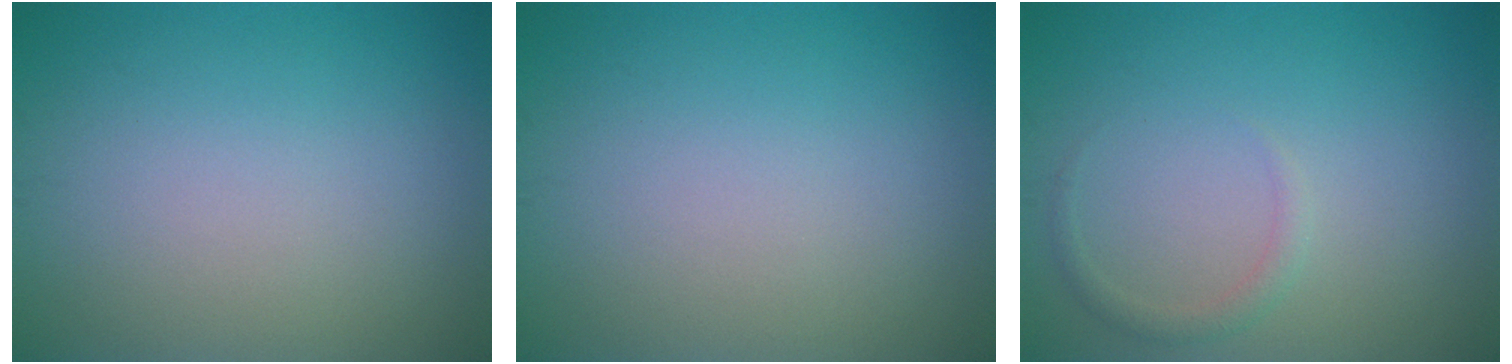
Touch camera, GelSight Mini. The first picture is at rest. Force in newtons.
{"total": 0.0}
{"total": 1.2, "press": 1.2, "slide": 0.0}